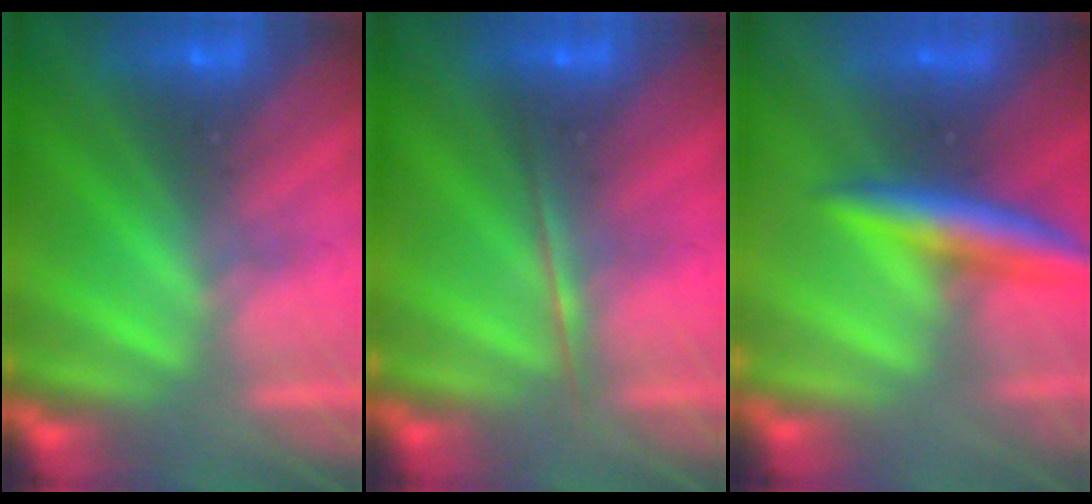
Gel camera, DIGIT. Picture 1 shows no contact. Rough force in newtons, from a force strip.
{"total": 1.7}
{"total": 5.5}